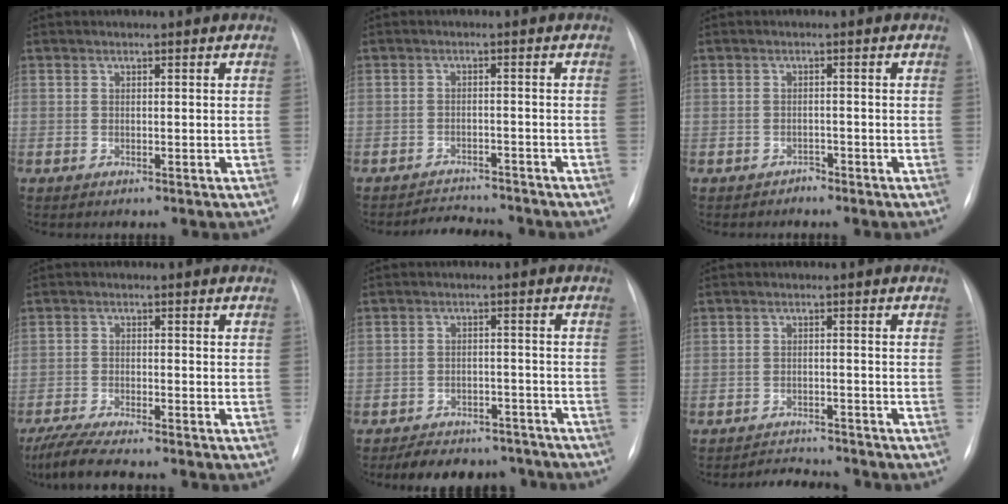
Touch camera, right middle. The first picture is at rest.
{"total": 5.0, "force": [-4.9, 0.7, 0.5], "torque": [-0.010, -0.002, -0.074]}
{"total": 1.1, "force": [-1.0, 0.5, -0.1], "torque": [0.002, 0.001, -0.019]}
{"total": 7.2, "force": [-6.0, 0.3, 3.8], "torque": [-0.069, -0.023, -0.104]}
{"total": 11.5, "force": [-10.0, 4.8, 2.9], "torque": [-0.036, 0.012, -0.127]}
{"total": 4.6, "force": [-4.5, 0.6, 0.4], "torque": [-0.008, -0.003, -0.069]}